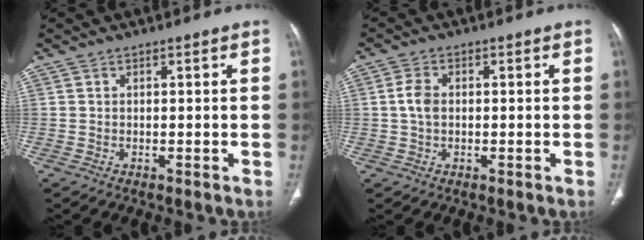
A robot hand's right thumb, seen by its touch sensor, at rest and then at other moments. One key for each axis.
{"total": 3.6, "fx": 0.1, "fy": 2.4, "fz": 2.7, "tx": -0.057, "ty": 0.007, "tz": -0.001}